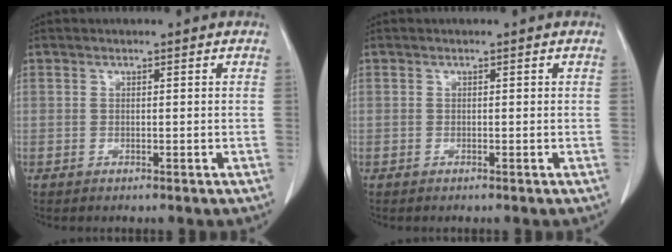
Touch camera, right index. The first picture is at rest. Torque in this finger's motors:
{"motor_torque": [-0.04, 0.03, -0.01, 0.00]}